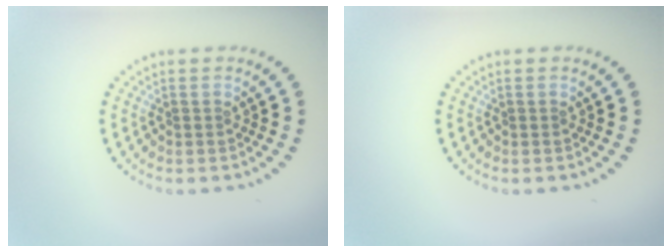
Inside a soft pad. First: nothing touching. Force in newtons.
{"total": 0.0}